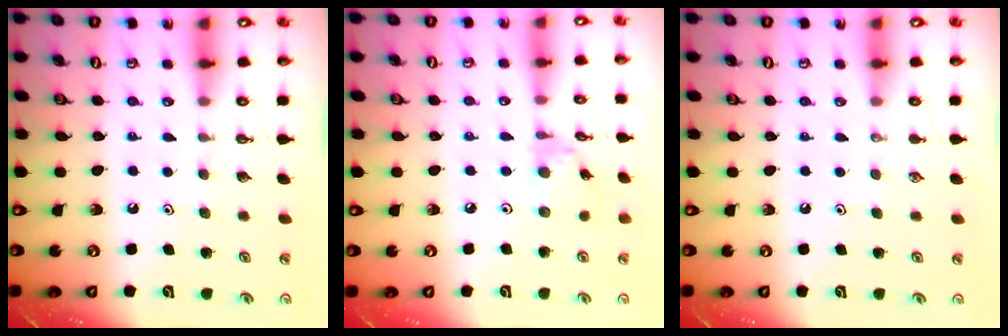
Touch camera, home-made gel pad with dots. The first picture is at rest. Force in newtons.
{"total": 2.8, "press": 2.8, "slide": 0.1}
{"total": 0.0}